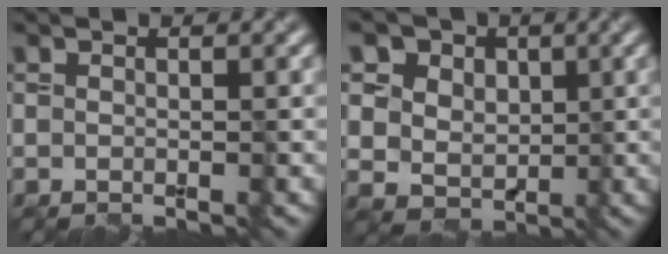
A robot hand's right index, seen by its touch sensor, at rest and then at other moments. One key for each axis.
{"total": 7.6, "fx": 3.1, "fy": 6.1, "fz": 3.4, "tx": -0.060, "ty": 0.016, "tz": 0.039}